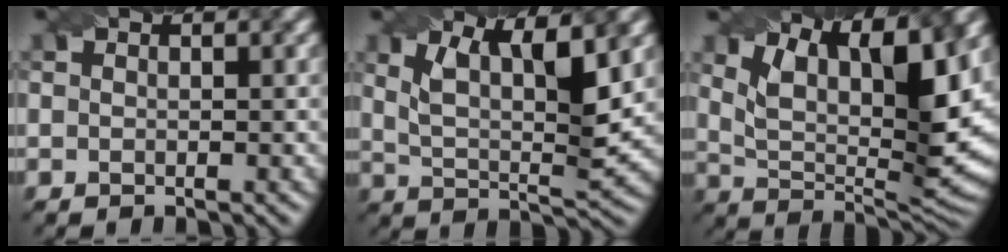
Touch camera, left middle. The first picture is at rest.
{"total": 7.3, "force": [3.3, 2.3, 6.1], "torque": [-0.113, -0.004, 0.059]}
{"total": 12.4, "force": [5.9, 4.5, 9.9], "torque": [-0.161, -0.002, 0.101]}